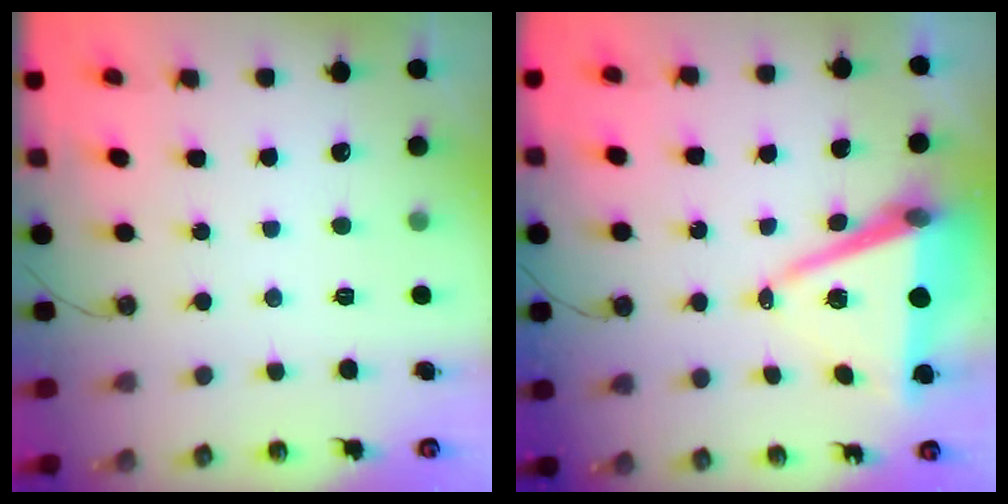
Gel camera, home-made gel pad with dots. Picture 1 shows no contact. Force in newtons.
{"total": 10.7, "press": 9.9, "slide": 4.0}